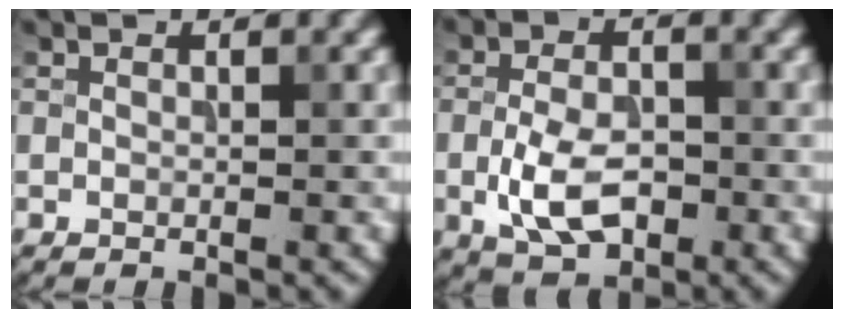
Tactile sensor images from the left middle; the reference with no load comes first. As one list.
[{"total": 4.8, "force": [-1.5, 2.6, 3.7], "torque": [-0.081, -0.003, -0.028]}]